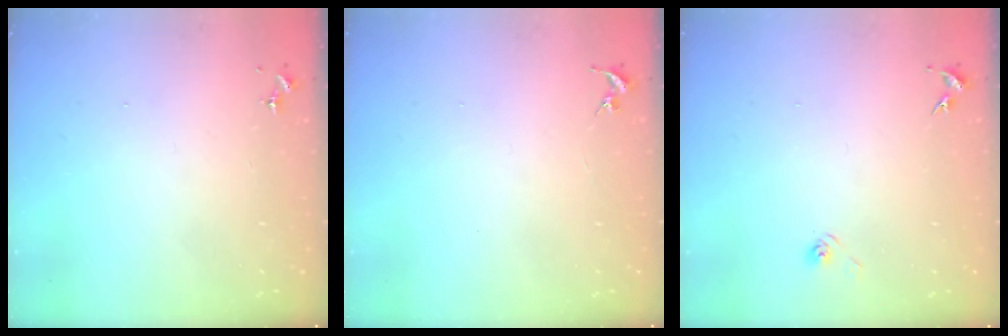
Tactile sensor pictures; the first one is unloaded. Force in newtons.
{"total": 0.0}
{"total": 2.9, "press": 2.5, "slide": 1.5}